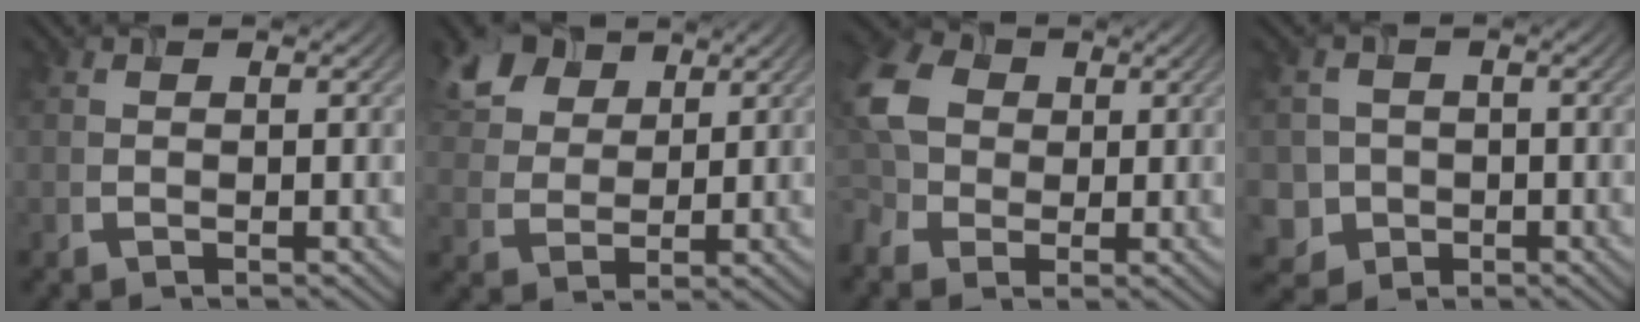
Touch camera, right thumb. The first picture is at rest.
{"total": 8.5, "force": [5.1, 5.1, 4.5], "torque": [-0.120, 0.015, 0.098]}
{"total": 8.4, "force": [0.1, 6.5, 5.3], "torque": [-0.159, 0.013, -0.022]}
{"total": 3.9, "force": [-1.1, 3.7, 0.4], "torque": [-0.009, -0.006, -0.038]}